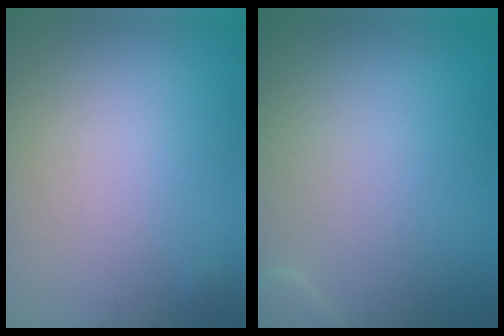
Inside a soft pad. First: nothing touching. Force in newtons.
{"total": 0.7, "press": 0.7, "slide": 0.1}